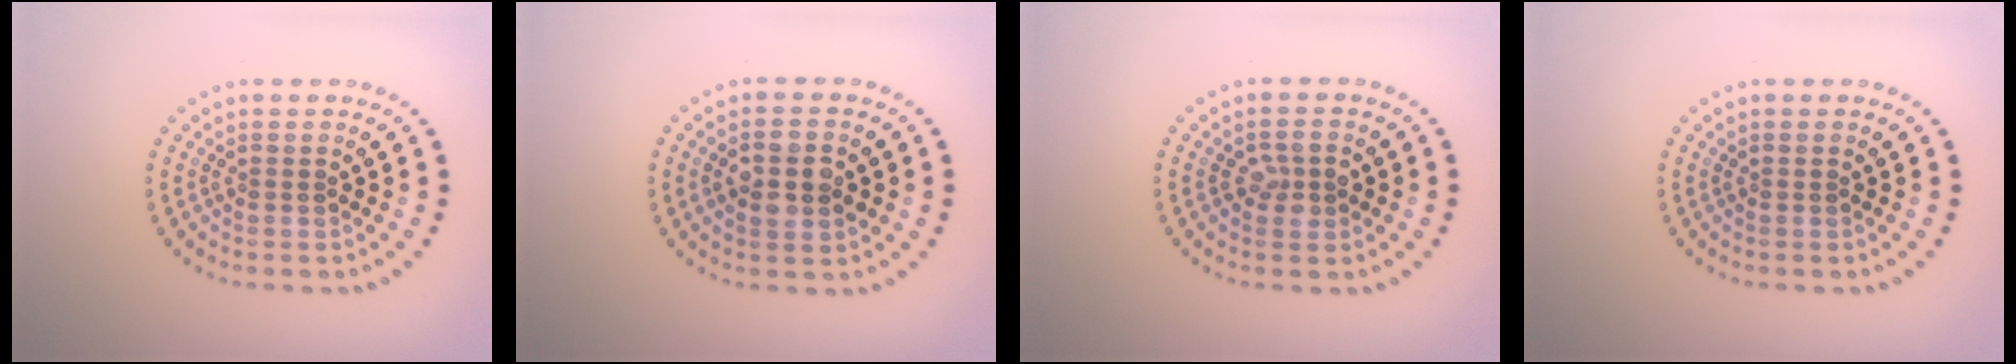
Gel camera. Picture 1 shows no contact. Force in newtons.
{"total": 3.3, "press": 3.3, "slide": 0.3}
{"total": 2.1, "press": 2.1, "slide": 0.2}
{"total": 0.0}